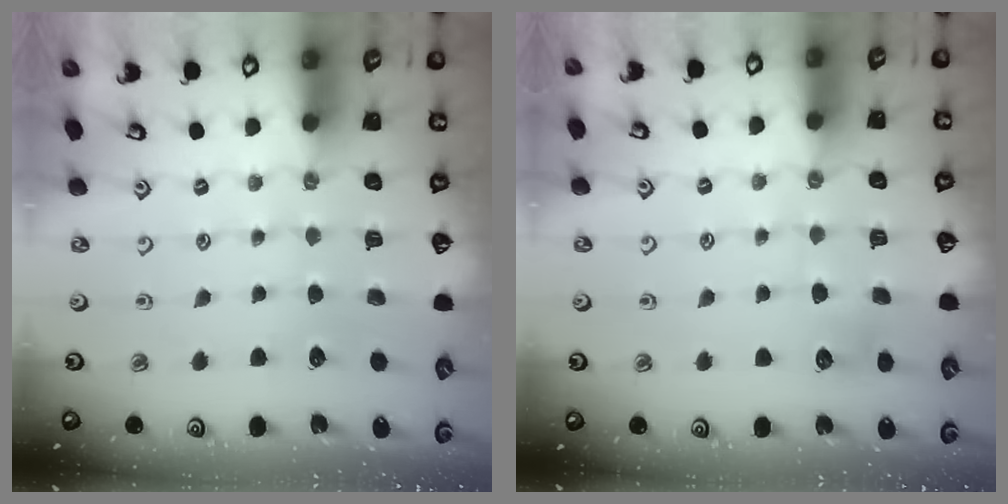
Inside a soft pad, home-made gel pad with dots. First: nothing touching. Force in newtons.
{"total": 4.5, "press": 4.4, "slide": 0.7}